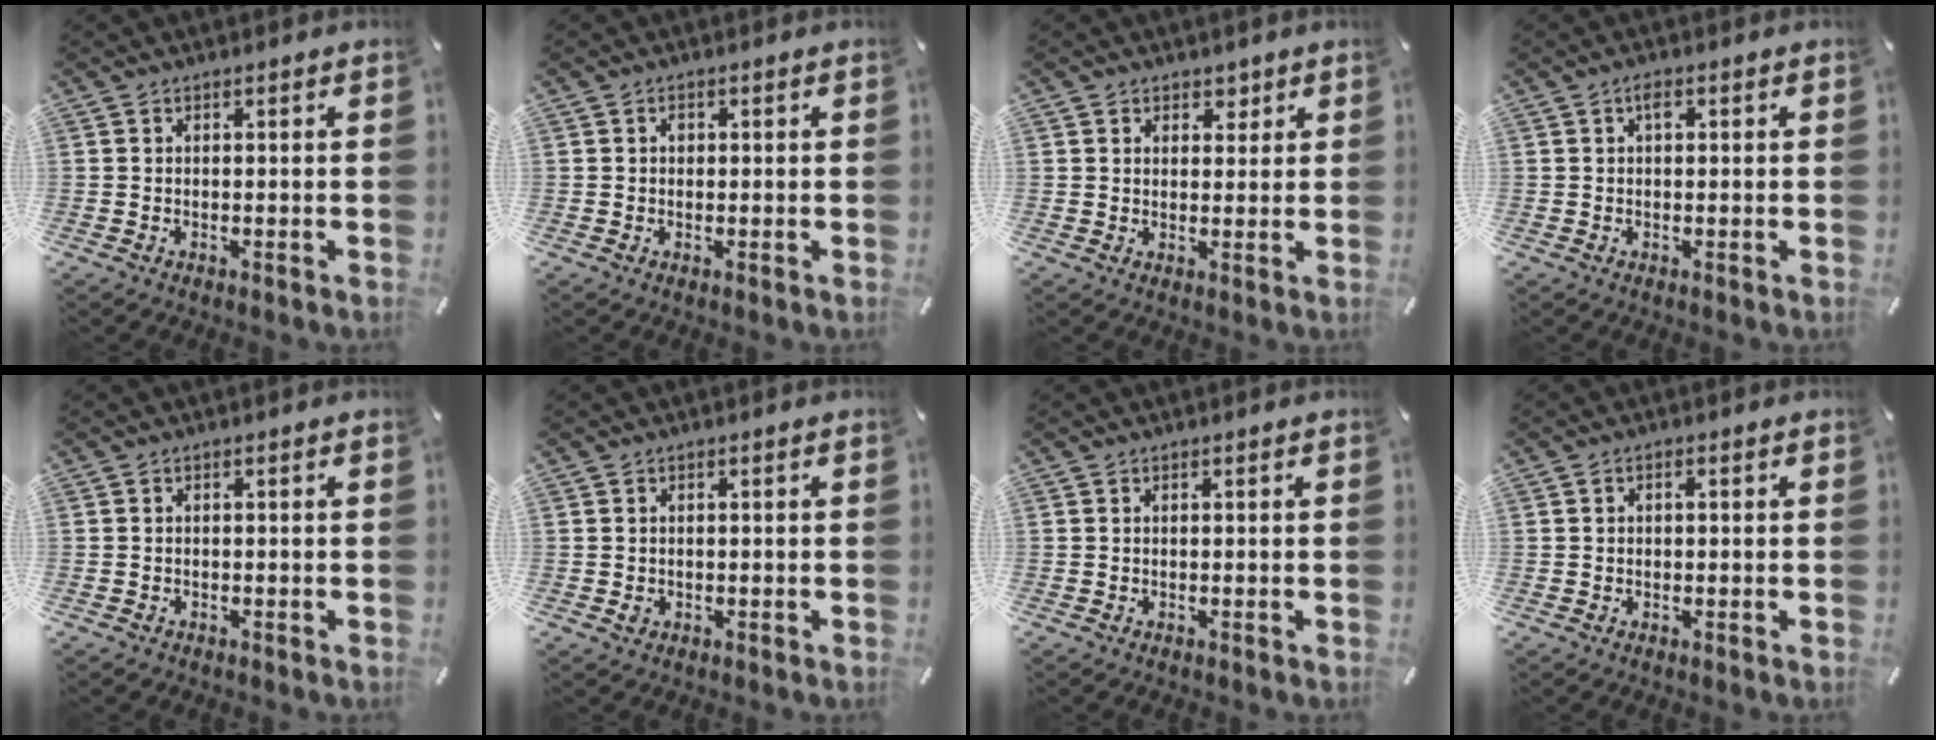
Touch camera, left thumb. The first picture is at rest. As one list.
[{"total": 1.0, "force": [0.1, 0.9, 0.4], "torque": [-0.002, 0.000, 0.000]}, {"total": 3.4, "force": [1.7, 2.9, 0.7], "torque": [0.004, -0.002, 0.025]}, {"total": 1.9, "force": [0.5, 1.0, 1.5], "torque": [-0.032, 0.006, 0.006]}, {"total": 0.6, "force": [-0.4, 0.5, 0.0], "torque": [0.001, 0.004, -0.010]}, {"total": 1.3, "force": [-0.2, 1.2, 0.5], "torque": [-0.008, 0.004, -0.004]}, {"total": 0.0}, {"total": 1.1, "force": [0.0, 0.9, 0.6], "torque": [-0.013, 0.006, -0.002]}]